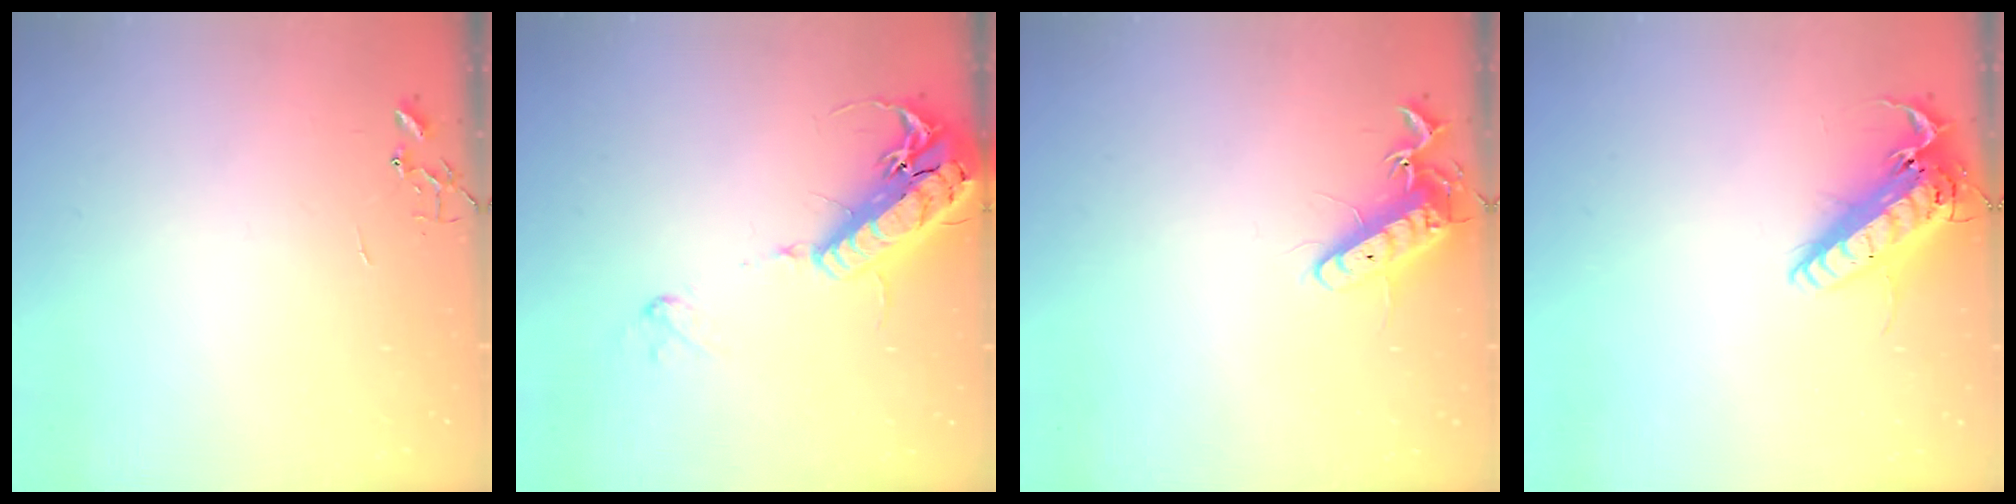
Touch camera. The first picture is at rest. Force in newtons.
{"total": 19.9, "press": 19.5, "slide": 3.8}
{"total": 12.7, "press": 12.6, "slide": 1.5}
{"total": 17.8, "press": 17.5, "slide": 3.3}